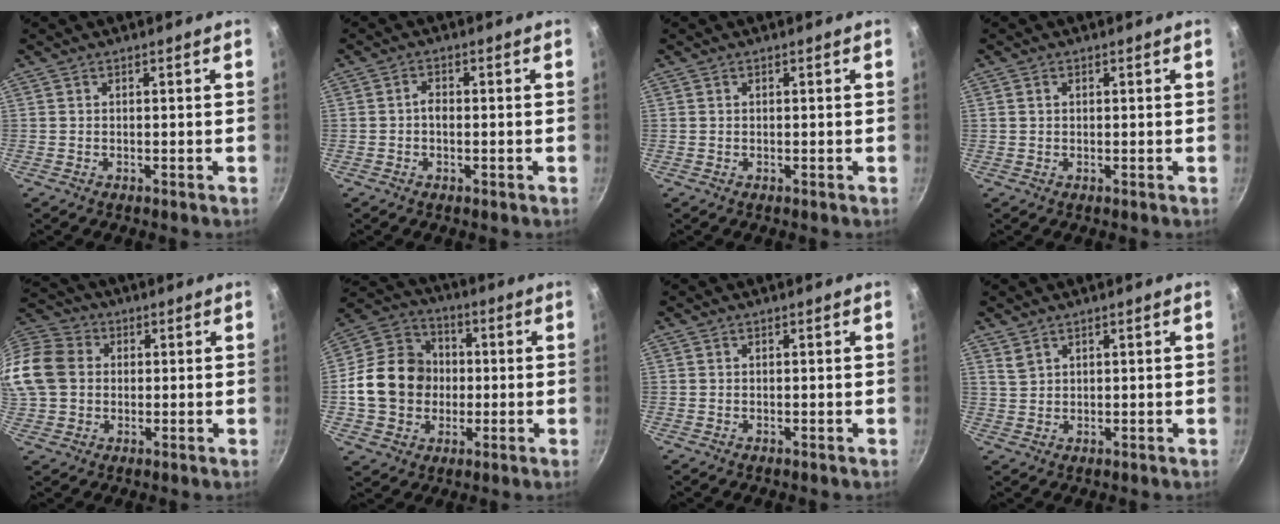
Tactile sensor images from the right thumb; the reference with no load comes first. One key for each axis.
{"total": 2.1, "fx": -0.3, "fy": 1.3, "fz": 1.6, "tx": -0.025, "ty": 0.008, "tz": -0.008}
{"total": 0.0}
{"total": 1.0, "fx": 0.3, "fy": 0.7, "fz": 0.5, "tx": -0.006, "ty": 0.004, "tz": 0.005}
{"total": 19.2, "fx": 1.9, "fy": 16.0, "fz": 10.3, "tx": -0.236, "ty": 0.041, "tz": 0.024}
{"total": 16.3, "fx": -0.7, "fy": 13.9, "fz": 8.5, "tx": -0.121, "ty": 0.029, "tz": -0.020}
{"total": 0.0}
{"total": 2.3, "fx": 1.7, "fy": 1.4, "fz": 0.9, "tx": -0.010, "ty": -0.001, "tz": 0.037}